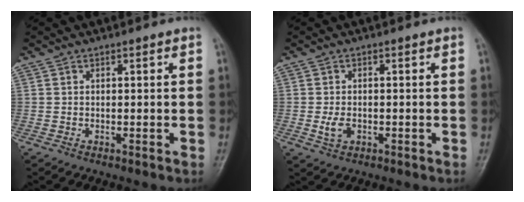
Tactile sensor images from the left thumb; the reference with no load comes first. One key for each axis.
{"total": 2.7, "fx": -0.7, "fy": 1.8, "fz": 1.9, "tx": -0.034, "ty": 0.001, "tz": -0.011}